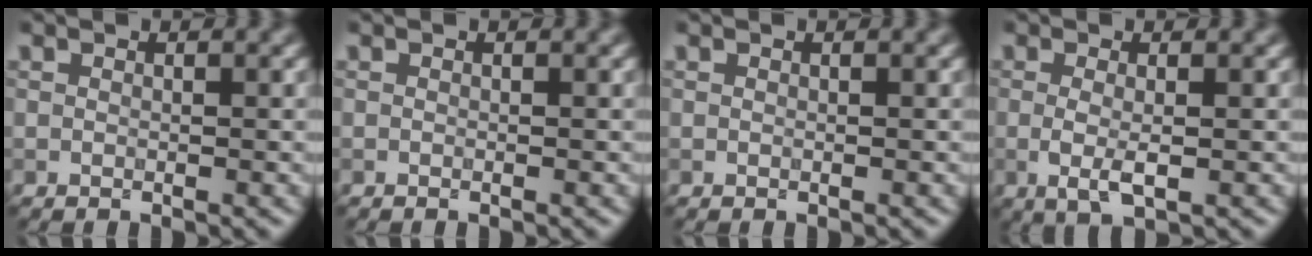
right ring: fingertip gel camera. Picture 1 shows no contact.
{"total": 0.0}
{"total": 0.0}
{"total": 2.4, "force": [-0.3, 0.7, 2.2], "torque": [-0.051, -0.007, -0.007]}